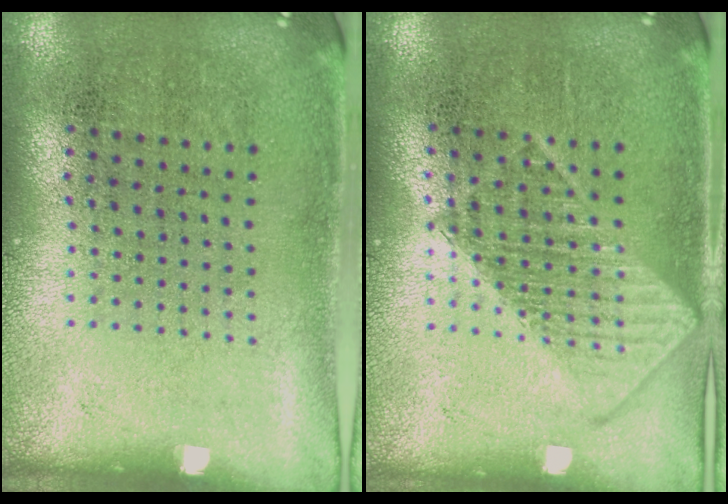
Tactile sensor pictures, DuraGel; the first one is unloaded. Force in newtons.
{"total": 1.3, "press": 1.3, "slide": 0.1}